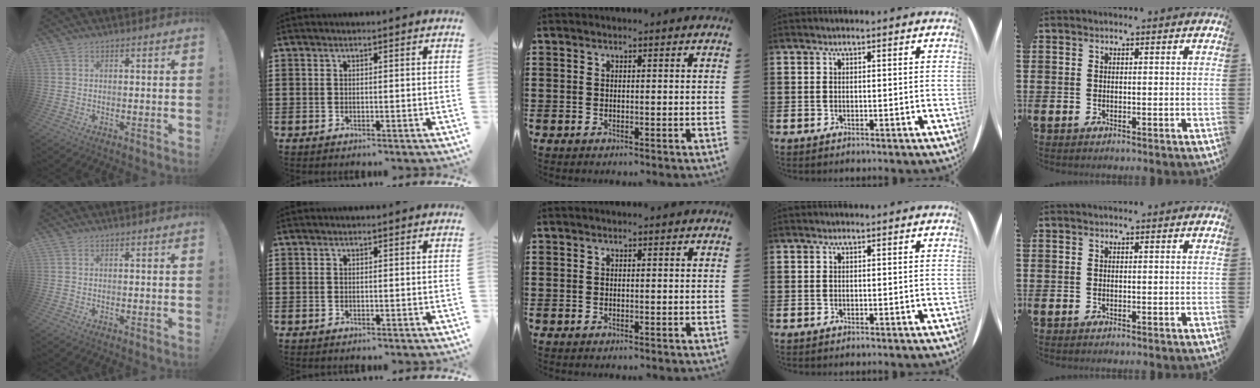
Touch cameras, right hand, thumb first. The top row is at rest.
{}